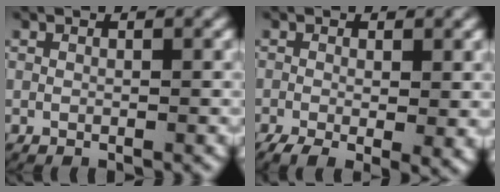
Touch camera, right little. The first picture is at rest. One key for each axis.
{"total": 3.5, "fx": -1.5, "fy": 1.5, "fz": 2.8, "tx": -0.048, "ty": -0.022, "tz": -0.015}